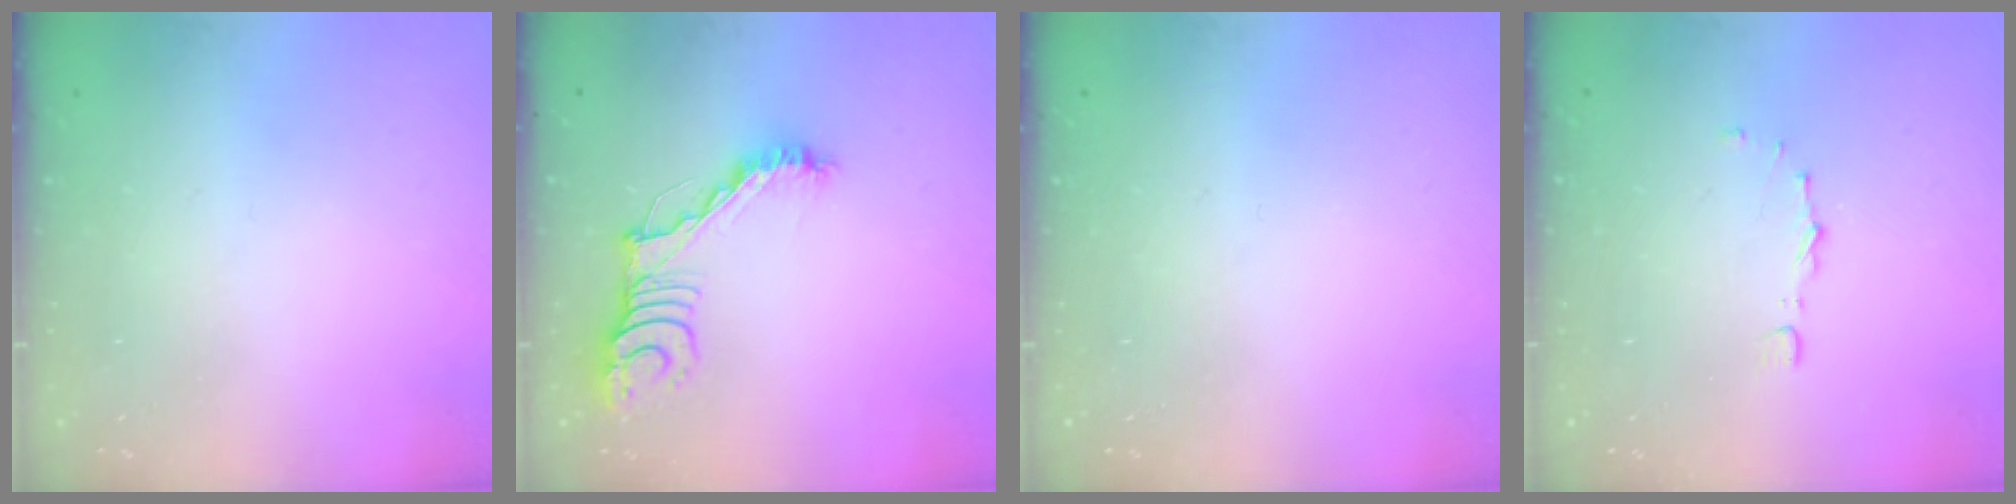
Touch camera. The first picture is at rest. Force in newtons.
{"total": 14.0, "press": 14.0, "slide": 0.4}
{"total": 0.0}
{"total": 4.0, "press": 3.9, "slide": 0.7}